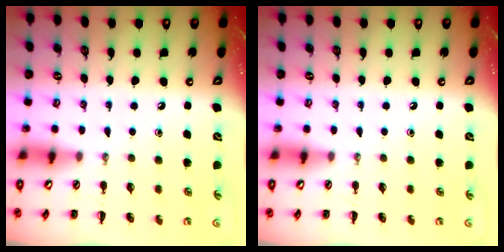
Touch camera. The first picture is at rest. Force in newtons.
{"total": 0.0}